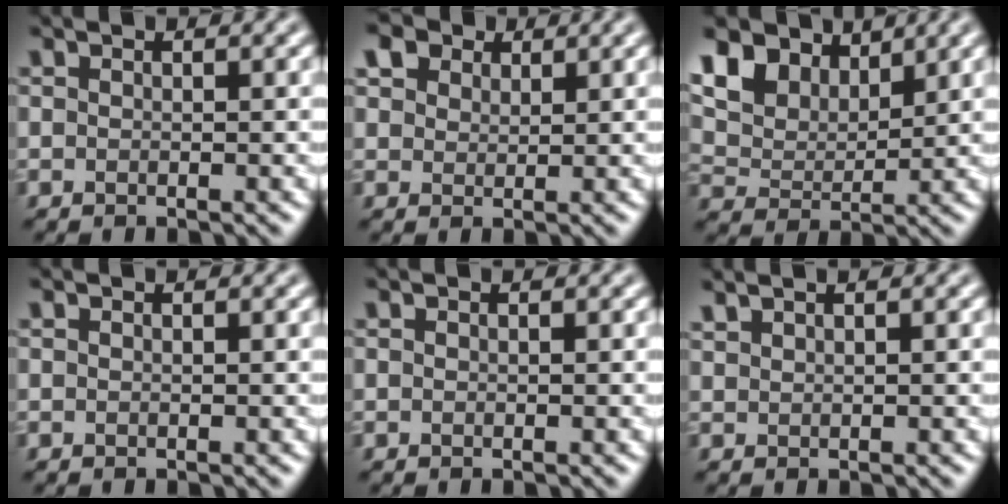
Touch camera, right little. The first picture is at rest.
{"total": 5.4, "force": [3.6, 3.3, 2.4], "torque": [-0.069, 0.012, 0.057]}
{"total": 8.2, "force": [5.4, 4.7, 4.0], "torque": [-0.109, 0.006, 0.092]}
{"total": 0.0}
{"total": 0.0}
{"total": 1.0, "force": [1.0, 0.1, 0.2], "torque": [-0.006, 0.003, 0.022]}